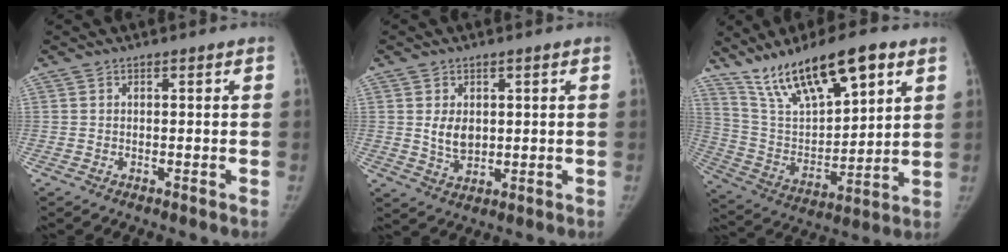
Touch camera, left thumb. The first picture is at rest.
{"total": 4.8, "force": [0.8, 3.4, 3.3], "torque": [-0.044, -0.013, 0.024]}
{"total": 19.5, "force": [12.3, 6.8, 13.5], "torque": [-0.205, -0.044, 0.232]}